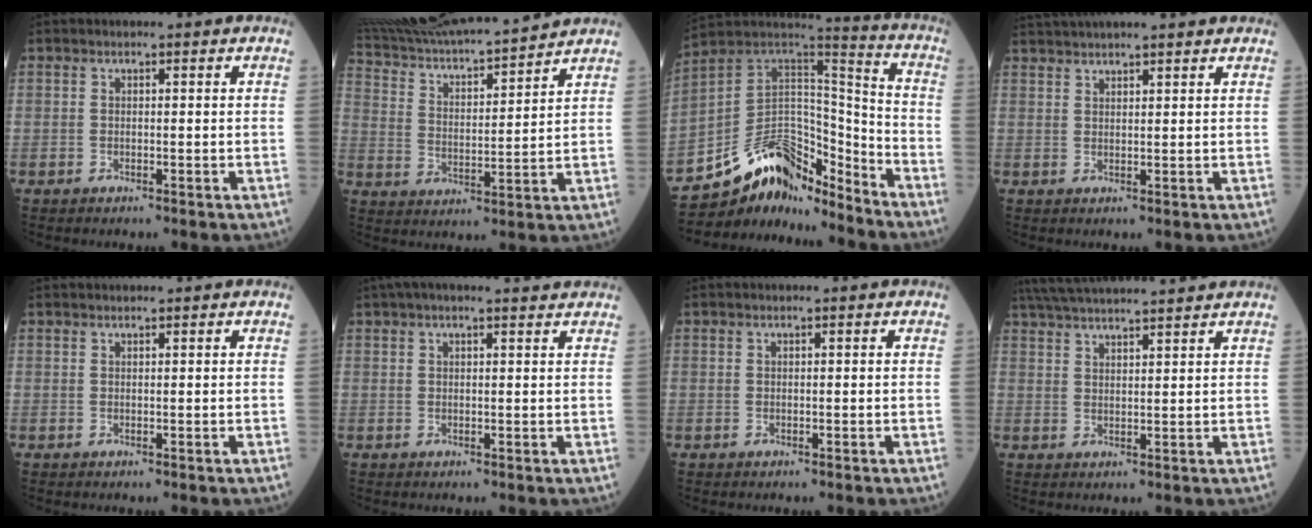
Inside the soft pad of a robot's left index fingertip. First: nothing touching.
{"total": 19.8, "force": [18.6, 0.6, 6.7], "torque": [-0.129, 0.004, 0.303]}
{"total": 14.8, "force": [-12.7, 5.6, 5.2], "torque": [-0.088, 0.061, -0.229]}
{"total": 9.7, "force": [8.8, 0.4, 4.1], "torque": [-0.073, 0.033, 0.126]}
{"total": 1.4, "force": [1.3, 0.1, 0.4], "torque": [-0.009, 0.019, 0.018]}
{"total": 7.3, "force": [6.3, 0.6, 3.5], "torque": [-0.057, 0.036, 0.079]}
{"total": 0.0}
{"total": 13.9, "force": [12.8, 0.0, 5.4], "torque": [-0.107, 0.035, 0.196]}